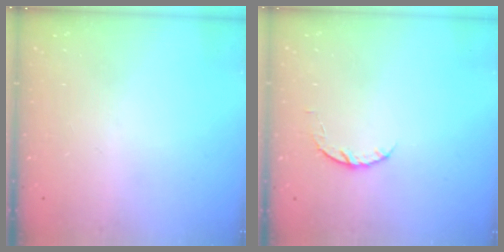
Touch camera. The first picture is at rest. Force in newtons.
{"total": 4.1, "press": 4.1, "slide": 0.6}